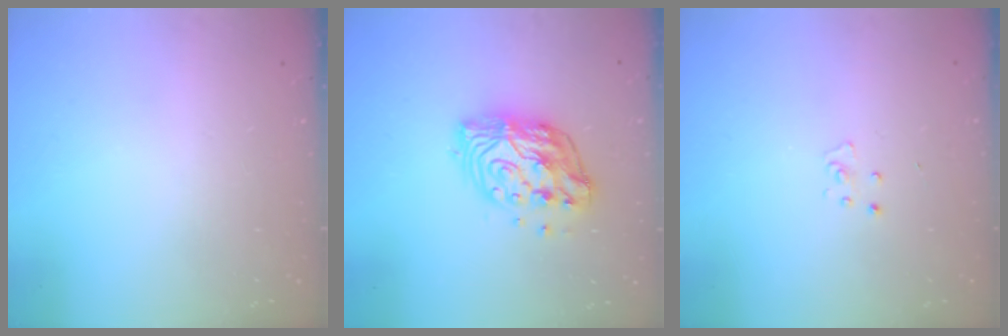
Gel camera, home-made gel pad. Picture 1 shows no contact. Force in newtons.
{"total": 12.5, "press": 12.5, "slide": 1.1}
{"total": 2.6, "press": 2.6, "slide": 0.2}